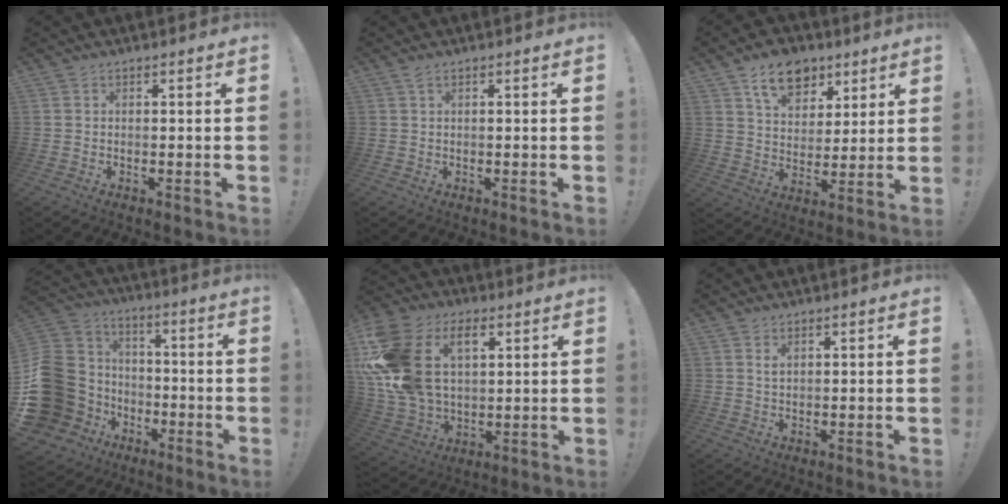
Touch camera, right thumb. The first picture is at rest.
{"total": 0.9, "force": [0.4, 0.0, 0.8], "torque": [-0.021, 0.003, 0.008]}
{"total": 13.1, "force": [7.5, 8.8, 6.1], "torque": [-0.086, -0.034, 0.141]}
{"total": 22.7, "force": [-5.8, 18.7, 11.6], "torque": [-0.209, 0.028, -0.044]}
{"total": 22.3, "force": [7.5, 15.1, 14.6], "torque": [-0.284, -0.034, 0.138]}
{"total": 1.2, "force": [0.7, 0.5, 0.8], "torque": [-0.002, -0.008, 0.010]}